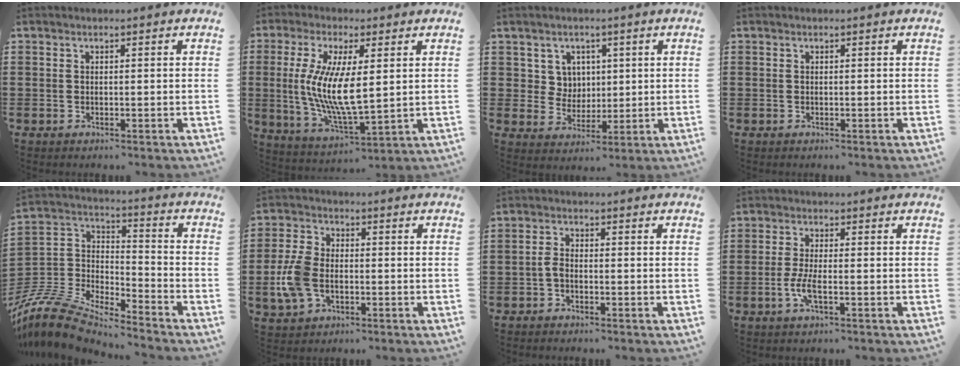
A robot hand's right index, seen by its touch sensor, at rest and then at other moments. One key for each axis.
{"total": 9.9, "fx": 1.0, "fy": 3.2, "fz": 9.2, "tx": -0.195, "ty": -0.005, "tz": 0.017}
{"total": 4.8, "fx": 1.9, "fy": 4.3, "fz": 0.8, "tx": -0.039, "ty": 0.013, "tz": 0.035}
{"total": 0.0}
{"total": 10.5, "fx": -9.8, "fy": 2.0, "fz": 3.3, "tx": -0.098, "ty": 0.003, "tz": -0.205}
{"total": 6.9, "fx": -1.7, "fy": 4.2, "fz": 5.2, "tx": -0.133, "ty": -0.001, "tz": -0.040}
{"total": 1.8, "fx": -1.0, "fy": 0.6, "fz": 1.3, "tx": -0.034, "ty": 0.001, "tz": -0.023}
{"total": 4.0, "fx": -1.5, "fy": 0.8, "fz": 3.7, "tx": -0.084, "ty": -0.006, "tz": -0.033}